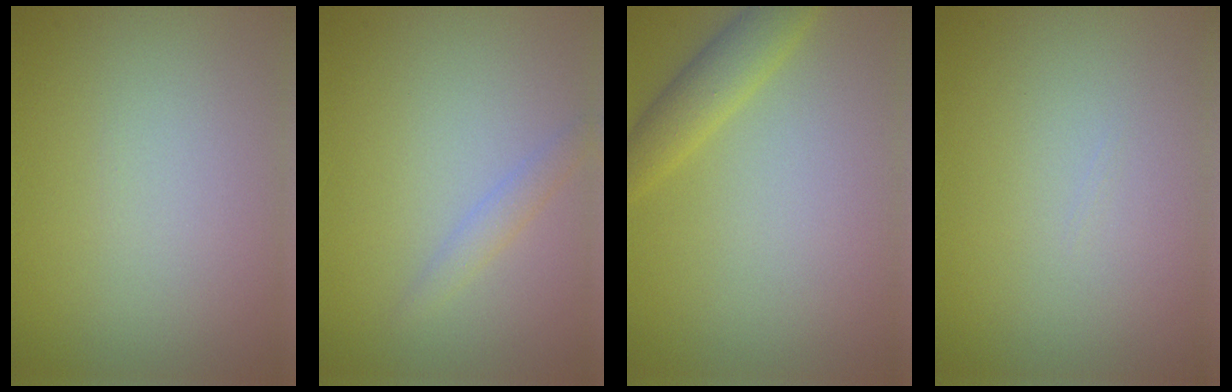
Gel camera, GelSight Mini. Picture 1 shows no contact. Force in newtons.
{"total": 1.3, "press": 1.3, "slide": 0.1}
{"total": 2.1, "press": 2.1, "slide": 0.2}
{"total": 0.0}